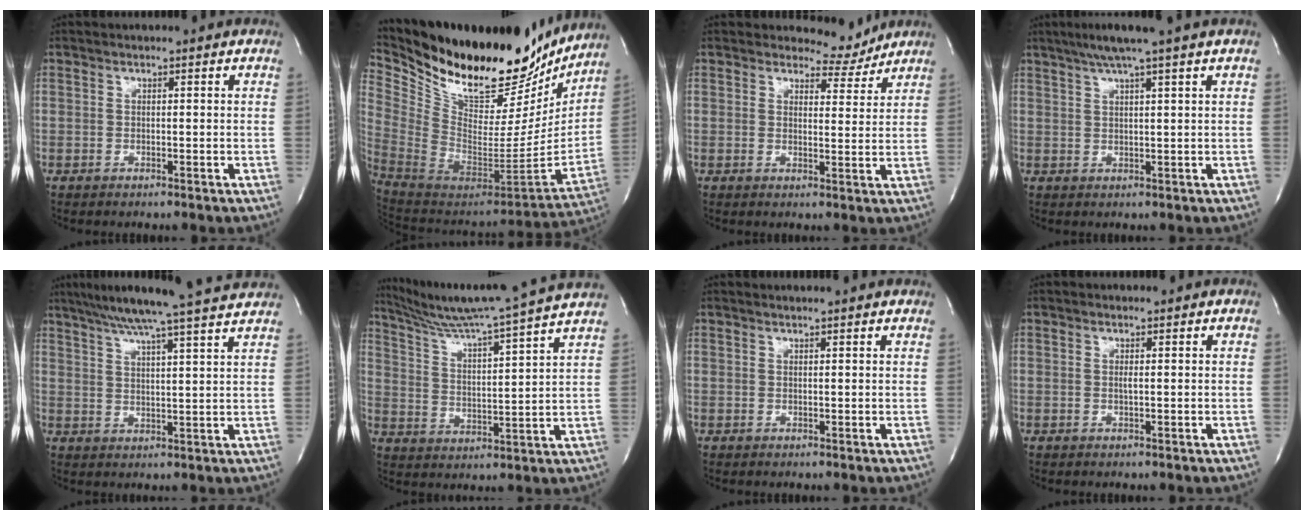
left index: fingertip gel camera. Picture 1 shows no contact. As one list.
[{"total": 29.9, "force": [25.0, 8.9, 13.7], "torque": [-0.249, -0.045, 0.384]}, {"total": 4.0, "force": [3.8, 1.1, -0.5], "torque": [0.006, -0.019, 0.046]}, {"total": 5.5, "force": [3.9, -1.4, 3.5], "torque": [-0.058, 0.014, 0.069]}, {"total": 17.5, "force": [15.4, -0.9, 8.2], "torque": [-0.142, 0.002, 0.211]}, {"total": 19.3, "force": [17.0, -2.4, 8.8], "torque": [-0.156, -0.026, 0.244]}, {"total": 6.4, "force": [6.1, 0.3, 1.8], "torque": [-0.027, 0.014, 0.057]}, {"total": 0.5, "force": [0.1, 0.0, 0.5], "torque": [-0.016, -0.002, 0.002]}]